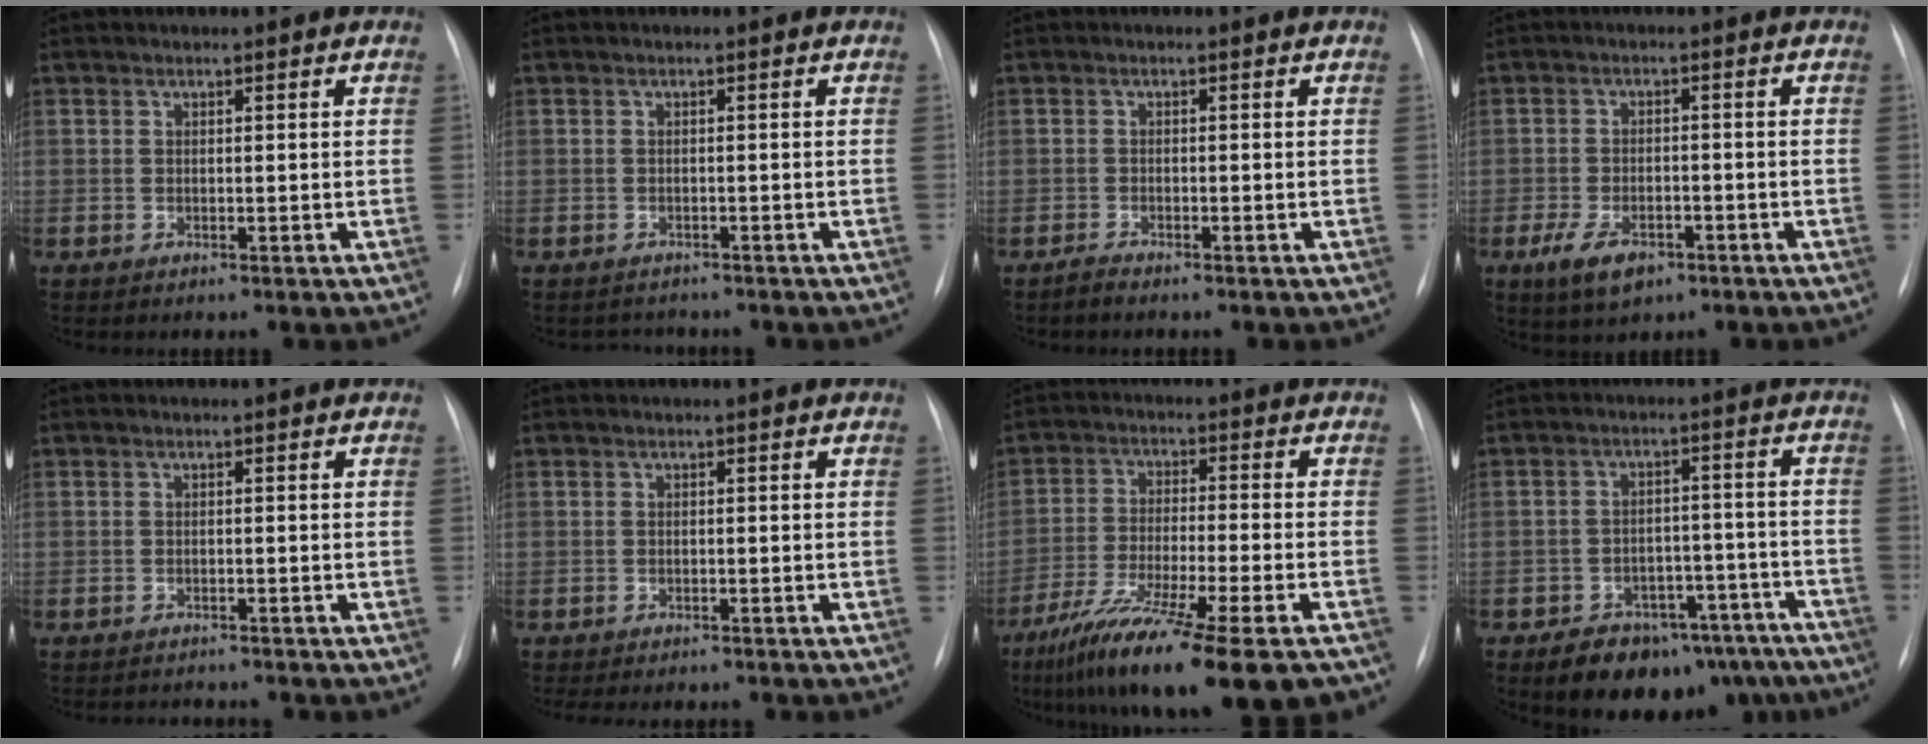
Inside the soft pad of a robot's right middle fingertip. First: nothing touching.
{"total": 1.6, "force": [-1.3, 0.6, -0.6], "torque": [0.007, -0.002, -0.020]}
{"total": 1.2, "force": [-1.1, 0.1, 0.4], "torque": [-0.014, -0.002, -0.020]}
{"total": 5.6, "force": [-3.0, 2.9, 3.7], "torque": [-0.079, -0.004, -0.048]}
{"total": 2.7, "force": [-2.7, 0.3, 0.1], "torque": [0.001, -0.007, -0.036]}
{"total": 7.7, "force": [-6.7, 2.1, 3.2], "torque": [-0.040, 0.001, -0.086]}
{"total": 20.3, "force": [-14.3, 2.0, 14.2], "torque": [-0.210, -0.046, -0.233]}
{"total": 15.7, "force": [-12.3, 7.9, 5.8], "torque": [-0.048, 0.035, -0.155]}